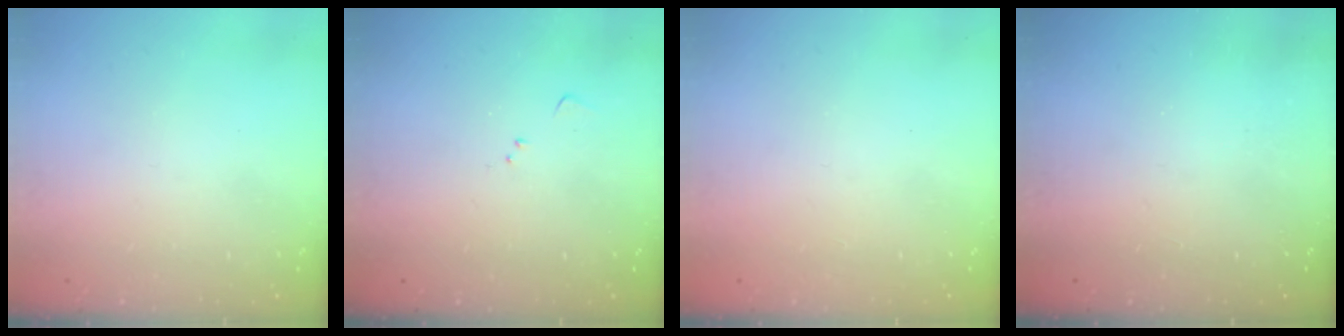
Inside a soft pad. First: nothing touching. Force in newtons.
{"total": 5.8, "press": 5.7, "slide": 0.7}
{"total": 0.9, "press": 0.9, "slide": 0.1}
{"total": 0.6, "press": 0.5, "slide": 0.2}